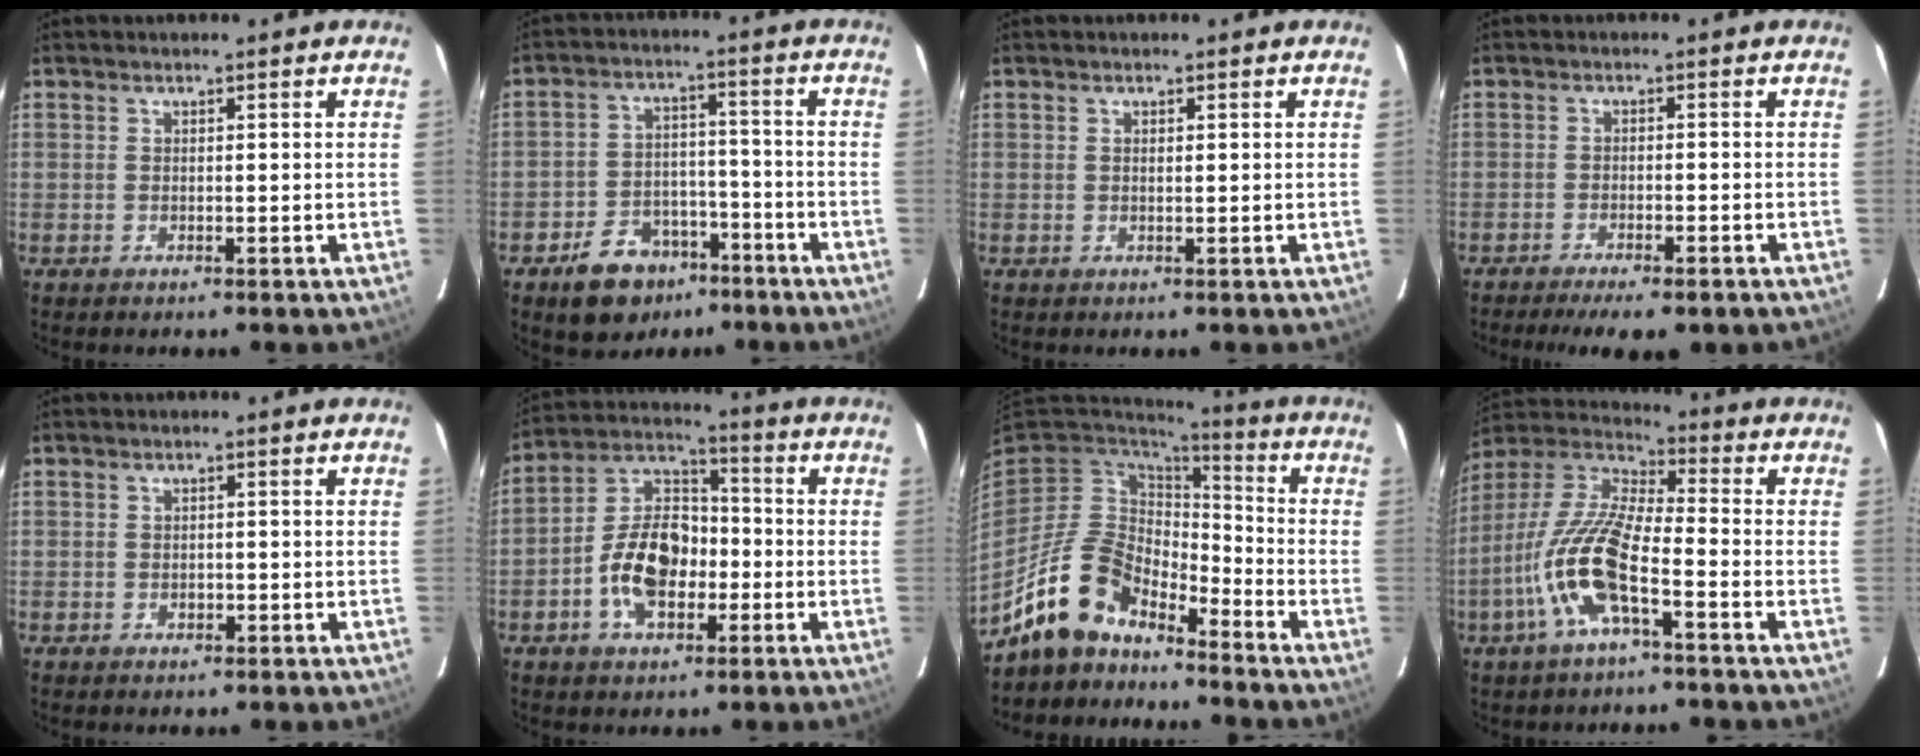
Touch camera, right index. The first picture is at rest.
{"total": 11.5, "force": [-7.6, 7.4, 4.6], "torque": [-0.103, 0.024, -0.101]}
{"total": 0.6, "force": [0.2, 0.2, 0.5], "torque": [-0.009, 0.002, 0.003]}
{"total": 8.8, "force": [-6.8, 2.2, 5.1], "torque": [-0.112, -0.025, -0.102]}
{"total": 1.5, "force": [-0.5, 1.3, 0.7], "torque": [-0.010, 0.003, -0.005]}
{"total": 12.8, "force": [-4.1, 7.8, 9.3], "torque": [-0.185, 0.024, -0.069]}
{"total": 13.0, "force": [-10.5, 6.0, 4.8], "torque": [-0.105, 0.017, -0.195]}
{"total": 14.6, "force": [-6.1, 3.6, 12.8], "torque": [-0.269, -0.006, -0.126]}